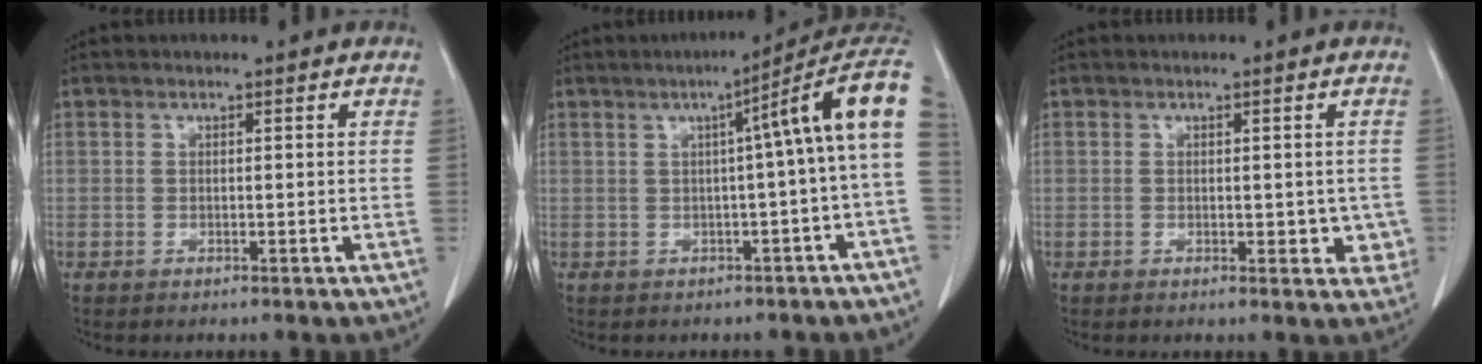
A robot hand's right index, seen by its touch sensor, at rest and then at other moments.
{"total": 9.9, "force": [1.1, -0.5, 9.8], "torque": [-0.116, 0.037, 0.004]}
{"total": 3.4, "force": [-0.6, 2.0, 2.7], "torque": [-0.014, -0.001, -0.006]}